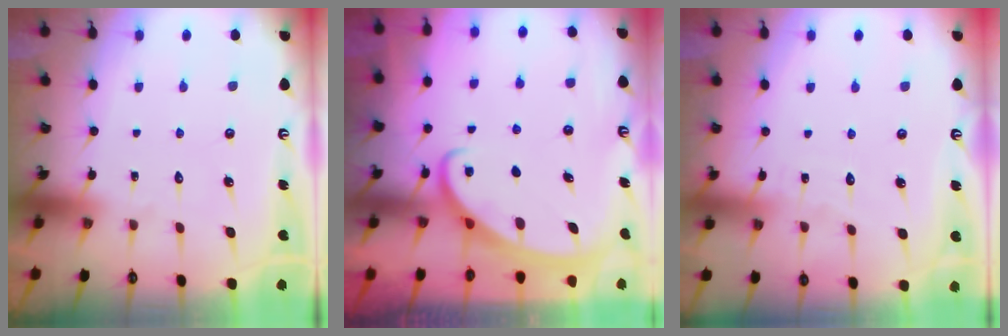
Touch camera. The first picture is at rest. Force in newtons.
{"total": 2.5, "press": 2.5, "slide": 0.4}
{"total": 2.9, "press": 2.9, "slide": 0.4}